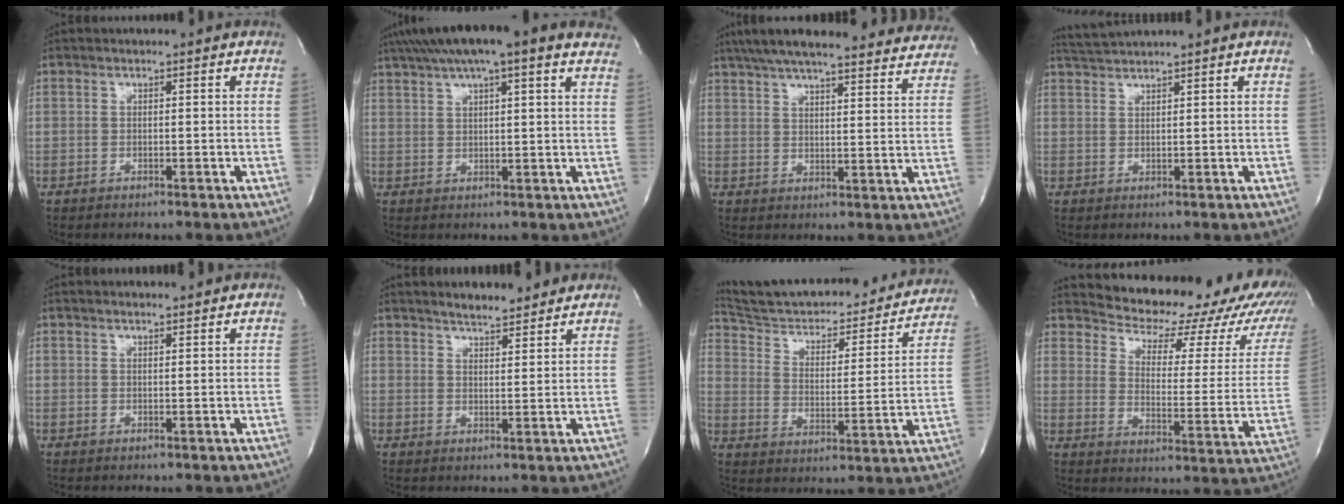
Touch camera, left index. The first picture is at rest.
{"total": 17.6, "force": [13.5, 2.7, 11.0], "torque": [-0.181, 0.056, 0.175]}
{"total": 28.9, "force": [25.7, 4.8, 12.3], "torque": [-0.205, -0.012, 0.321]}
{"total": 3.1, "force": [2.9, -1.1, 0.3], "torque": [-0.010, 0.009, 0.063]}
{"total": 3.2, "force": [3.1, 0.3, 0.8], "torque": [-0.016, 0.014, 0.041]}
{"total": 6.2, "force": [5.7, 1.4, 2.2], "torque": [-0.036, 0.012, 0.085]}
{"total": 26.5, "force": [24.1, 6.0, 9.3], "torque": [-0.139, -0.032, 0.325]}
{"total": 23.4, "force": [21.0, 6.9, 7.6], "torque": [-0.103, -0.078, 0.240]}